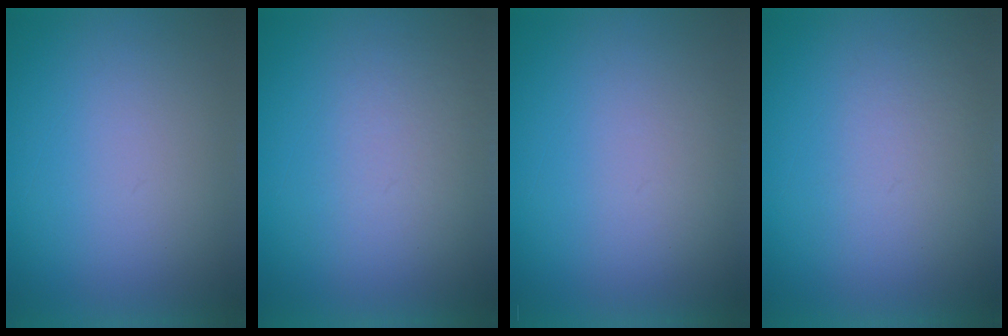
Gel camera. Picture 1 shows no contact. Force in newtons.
{"total": 3.8}
{"total": 1.5}
{"total": 3.5}